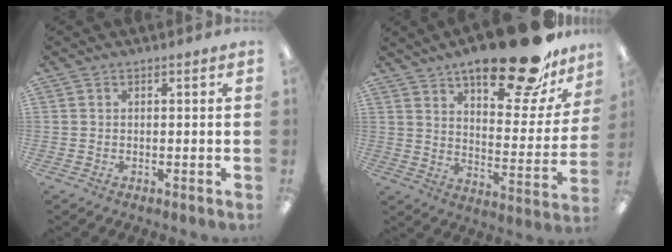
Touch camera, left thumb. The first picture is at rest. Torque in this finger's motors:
{"motor_torque": [2.64, 2.37, 1.62, -1.15, 0.16]}